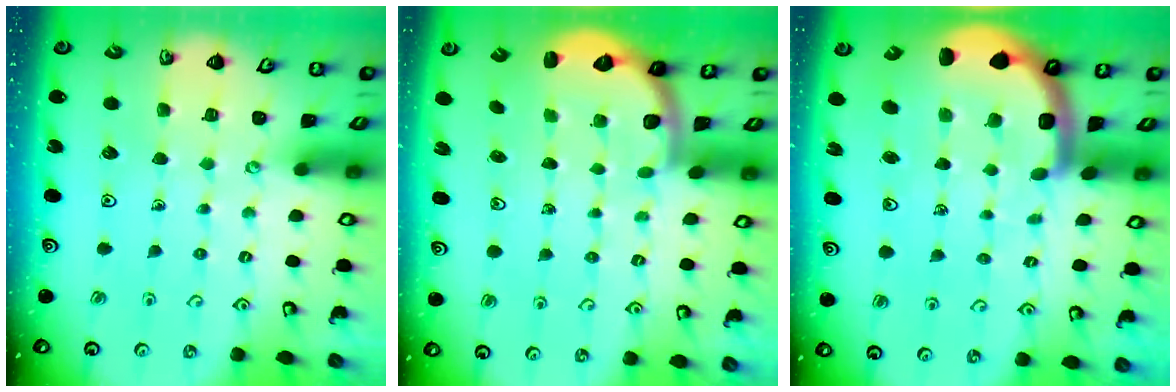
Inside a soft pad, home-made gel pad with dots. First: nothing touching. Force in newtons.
{"total": 2.6, "press": 2.3, "slide": 1.2}
{"total": 7.7, "press": 7.5, "slide": 1.7}